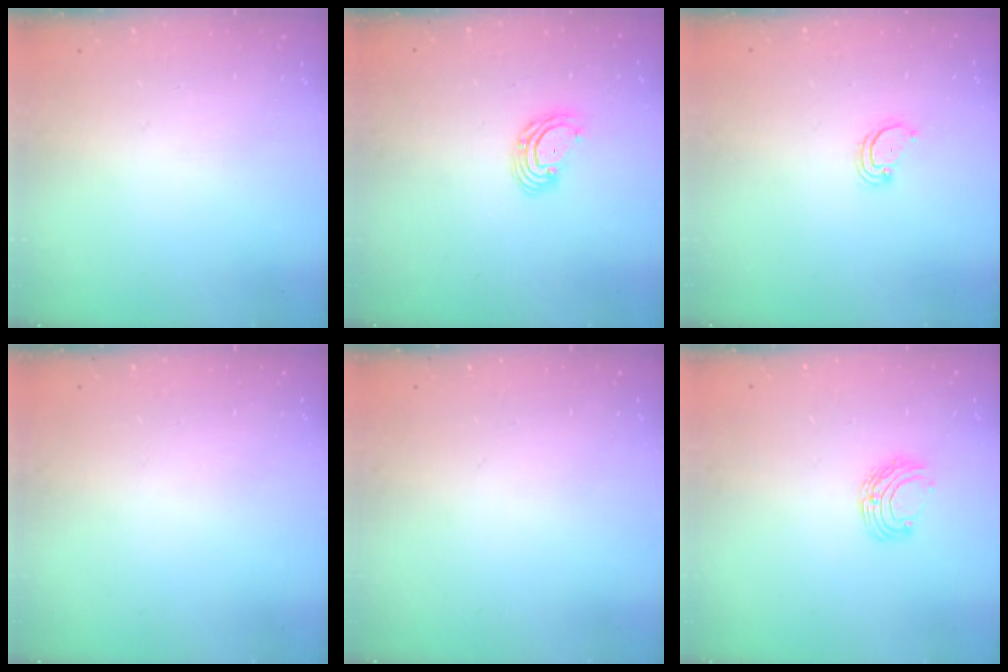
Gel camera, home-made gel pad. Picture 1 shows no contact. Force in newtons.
{"total": 5.7, "press": 5.7, "slide": 0.9}
{"total": 2.3, "press": 2.3, "slide": 0.2}
{"total": 0.0}
{"total": 0.0}
{"total": 6.7, "press": 6.6, "slide": 0.8}